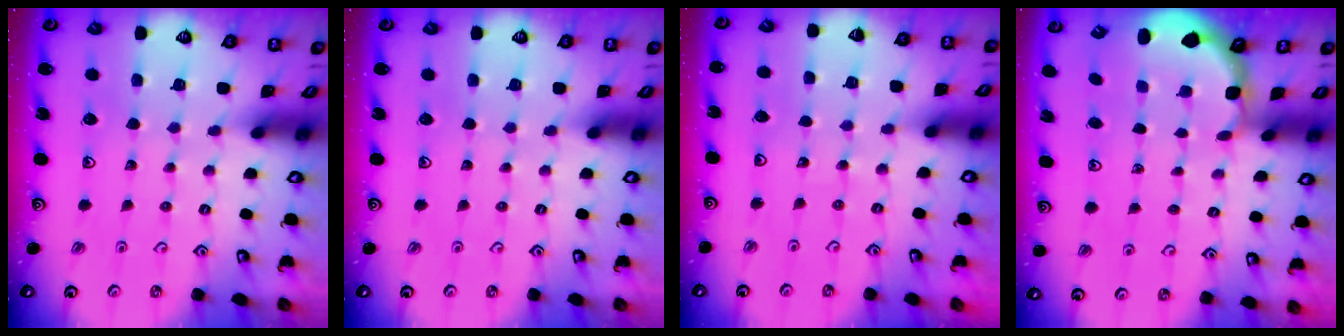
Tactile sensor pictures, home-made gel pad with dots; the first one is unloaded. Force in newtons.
{"total": 0.0}
{"total": 2.7, "press": 2.6, "slide": 0.3}
{"total": 2.6, "press": 1.9, "slide": 1.7}